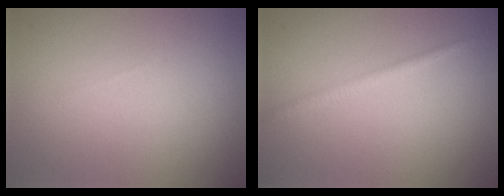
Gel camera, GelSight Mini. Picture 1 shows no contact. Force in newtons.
{"total": 1.4, "press": 1.4, "slide": 0.1}